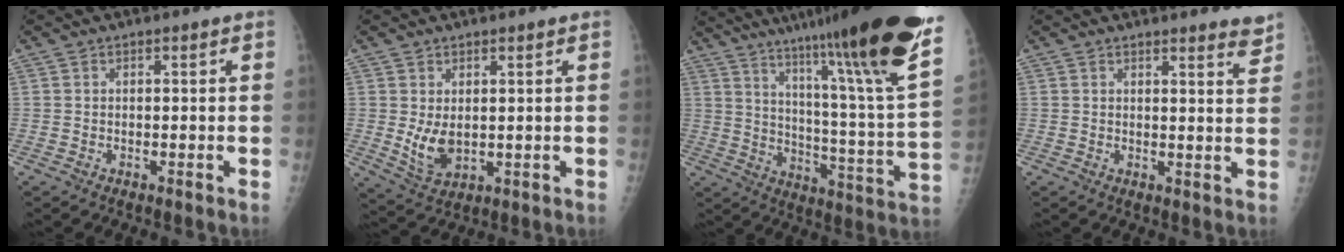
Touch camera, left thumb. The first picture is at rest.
{"total": 5.6, "force": [0.9, 3.7, 4.2], "torque": [-0.068, -0.020, 0.031]}
{"total": 30.7, "force": [21.7, 1.5, 21.8], "torque": [-0.307, -0.111, 0.315]}
{"total": 3.9, "force": [3.6, 0.5, 1.4], "torque": [-0.009, -0.029, 0.032]}